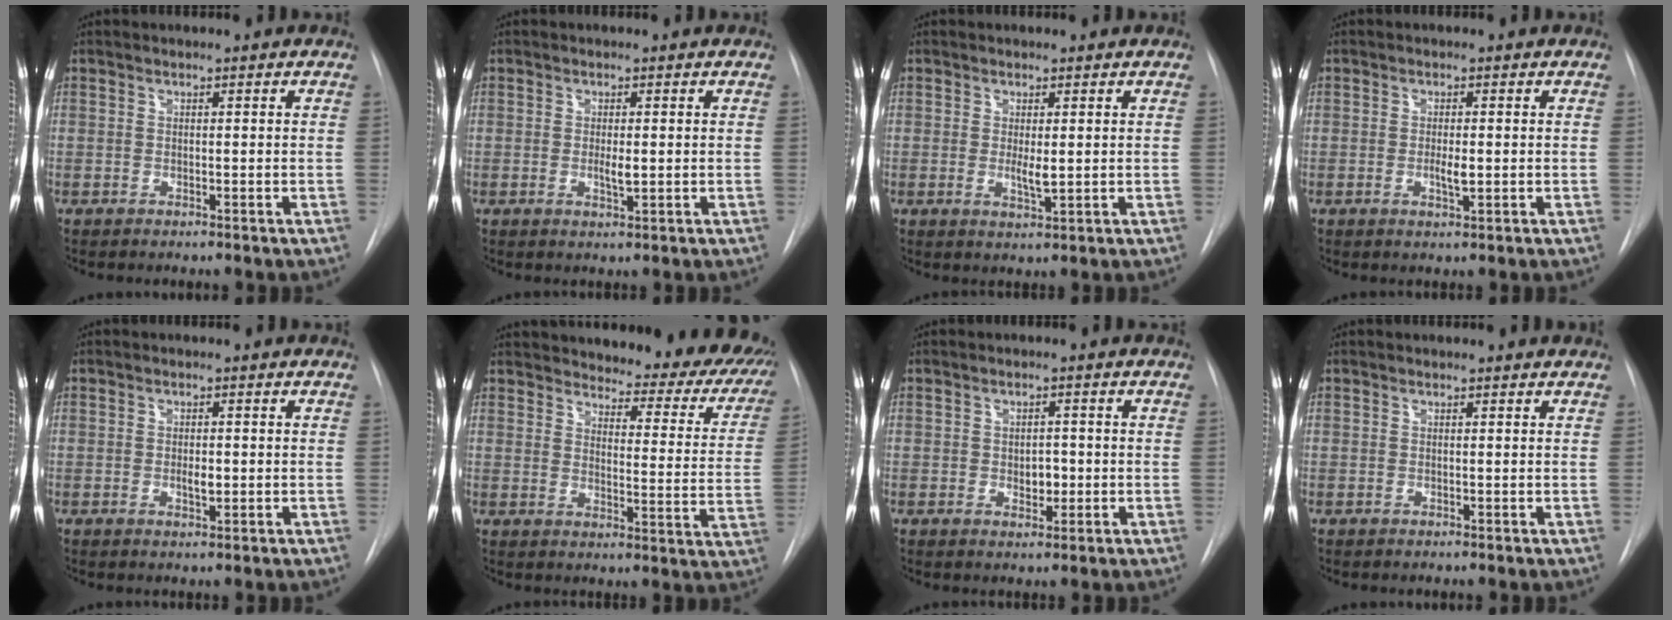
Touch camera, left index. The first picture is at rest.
{"total": 1.9, "force": [-0.8, 0.4, 1.7], "torque": [-0.031, -0.010, -0.012]}
{"total": 2.3, "force": [-0.6, 0.4, 2.1], "torque": [-0.039, -0.013, -0.005]}
{"total": 2.1, "force": [-1.0, 0.4, 1.8], "torque": [-0.035, -0.009, -0.015]}
{"total": 1.8, "force": [-0.9, 0.6, 1.5], "torque": [-0.025, -0.008, -0.013]}
{"total": 25.5, "force": [22.6, 7.0, 9.6], "torque": [-0.127, -0.070, 0.253]}
{"total": 2.6, "force": [-1.0, 1.6, 1.8], "torque": [-0.021, -0.006, -0.011]}
{"total": 1.1, "force": [1.1, 0.2, 0.1], "torque": [-0.010, 0.003, 0.005]}